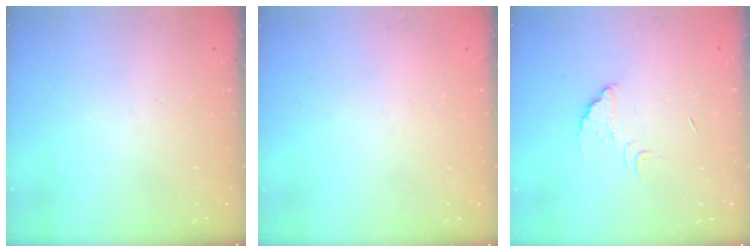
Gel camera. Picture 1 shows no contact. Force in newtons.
{"total": 2.3, "press": 2.3, "slide": 0.1}
{"total": 6.4, "press": 6.4, "slide": 0.5}